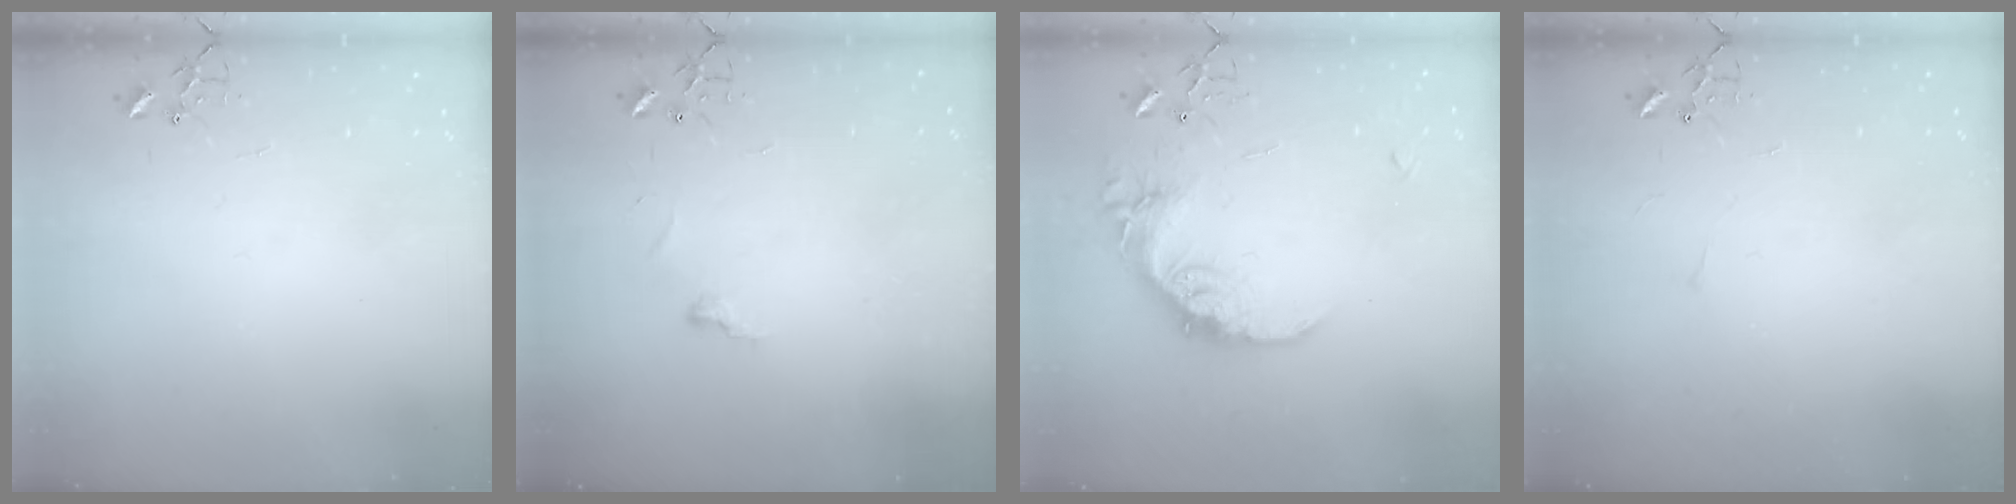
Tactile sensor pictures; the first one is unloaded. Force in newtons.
{"total": 3.4, "press": 3.4, "slide": 0.4}
{"total": 18.0, "press": 17.9, "slide": 1.1}
{"total": 3.3, "press": 3.2, "slide": 0.5}